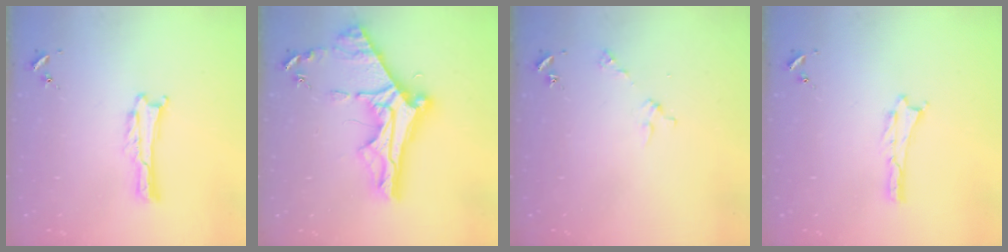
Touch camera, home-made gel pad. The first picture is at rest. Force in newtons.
{"total": 11.8, "press": 11.7, "slide": 1.4}
{"total": 2.9, "press": 2.9, "slide": 0.2}
{"total": 0.0}